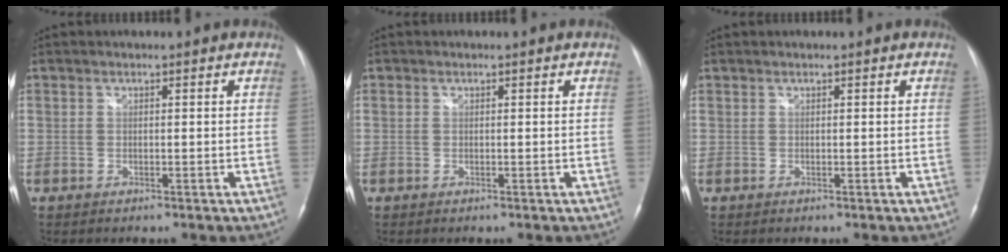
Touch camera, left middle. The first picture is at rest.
{"total": 0.0}
{"total": 0.0}